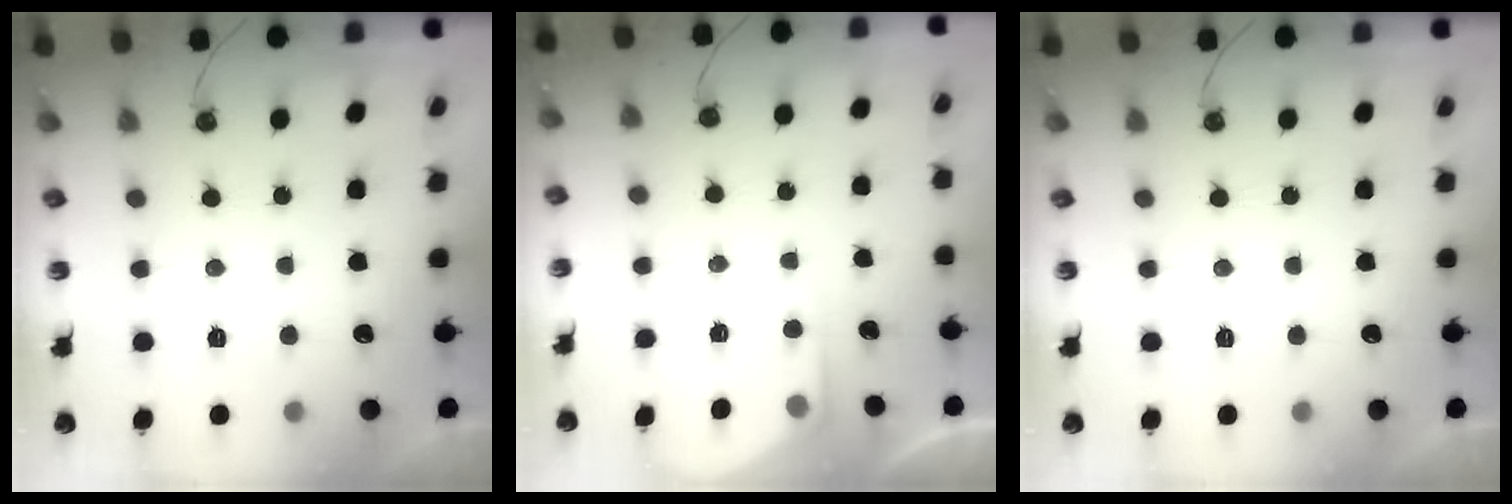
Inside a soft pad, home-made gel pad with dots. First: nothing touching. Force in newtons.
{"total": 3.9, "press": 3.9, "slide": 0.4}
{"total": 0.0}